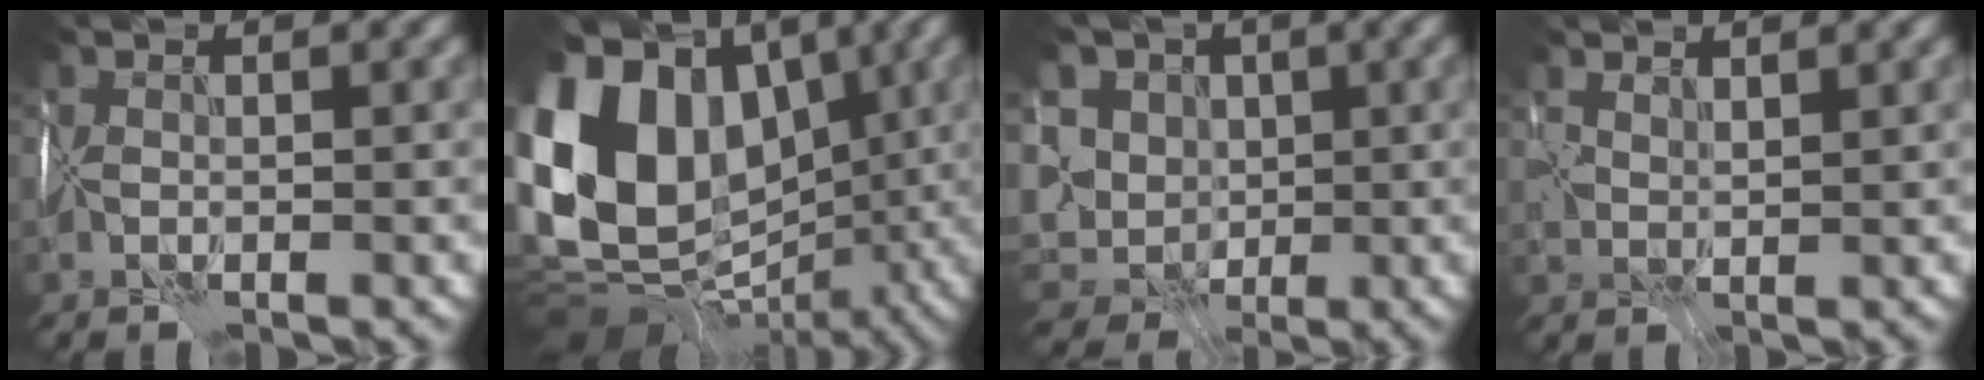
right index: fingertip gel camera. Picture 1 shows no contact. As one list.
[{"total": 15.6, "force": [2.6, 11.9, 9.7], "torque": [-0.194, 0.018, 0.054]}, {"total": 11.0, "force": [2.8, 9.0, 5.7], "torque": [-0.107, 0.008, 0.038]}, {"total": 1.9, "force": [1.6, 0.8, 0.6], "torque": [-0.014, -0.001, 0.039]}]